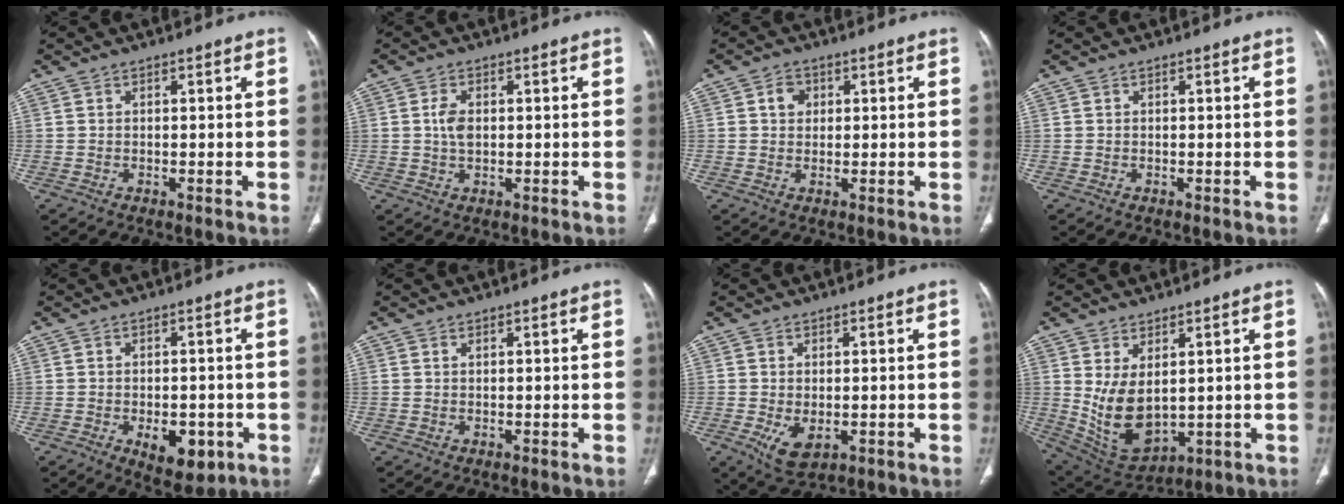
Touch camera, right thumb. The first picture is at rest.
{"total": 3.3, "force": [0.4, 2.0, 2.6], "torque": [-0.052, 0.001, 0.007]}
{"total": 3.3, "force": [1.0, 2.7, 1.6], "torque": [-0.012, 0.001, 0.017]}
{"total": 0.0}
{"total": 8.1, "force": [-2.8, 4.5, 6.1], "torque": [-0.066, 0.003, -0.026]}
{"total": 0.5, "force": [0.3, 0.3, 0.3], "torque": [-0.008, 0.004, 0.007]}
{"total": 5.1, "force": [-1.2, 2.9, 4.0], "torque": [-0.075, -0.010, -0.010]}
{"total": 10.6, "force": [1.3, 6.2, 8.5], "torque": [-0.143, -0.017, 0.056]}